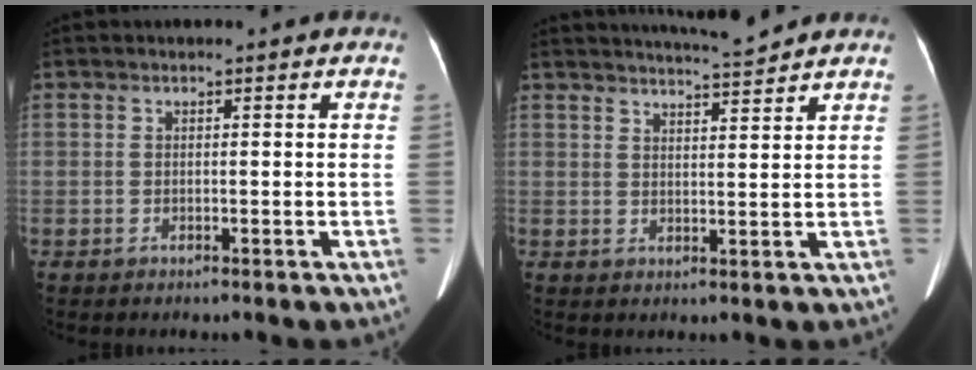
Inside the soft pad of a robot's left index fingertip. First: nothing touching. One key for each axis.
{"total": 5.0, "fx": 4.9, "fy": -0.7, "fz": 1.1, "tx": -0.022, "ty": -0.001, "tz": 0.073}